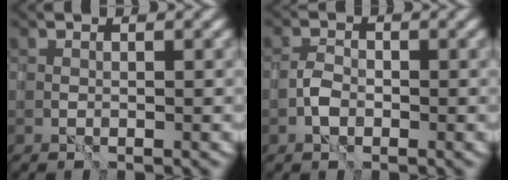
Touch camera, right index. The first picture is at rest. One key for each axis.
{"total": 1.2, "fx": -0.5, "fy": 0.9, "fz": 0.6, "tx": -0.011, "ty": 0.004, "tz": -0.013}